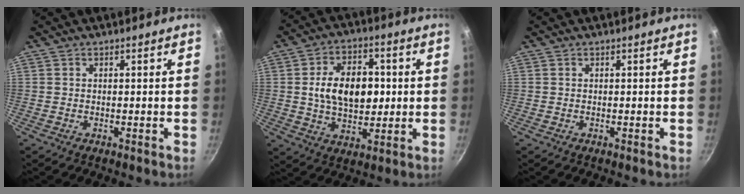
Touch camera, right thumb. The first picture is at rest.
{"total": 13.8, "force": [1.2, 9.1, 10.4], "torque": [-0.135, 0.004, 0.017]}
{"total": 0.0}